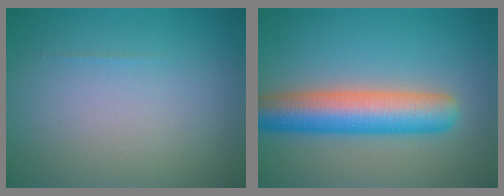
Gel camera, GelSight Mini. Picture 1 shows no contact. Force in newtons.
{"total": 7.4, "press": 7.4, "slide": 0.3}